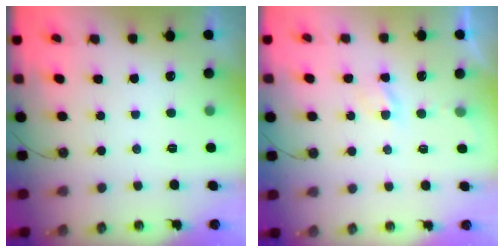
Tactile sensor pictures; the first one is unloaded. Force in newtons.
{"total": 2.8, "press": 2.7, "slide": 0.4}